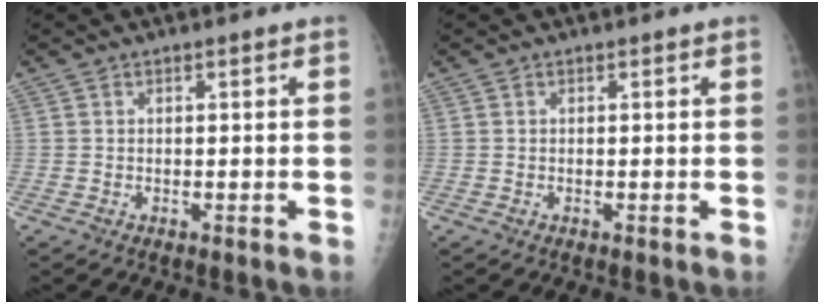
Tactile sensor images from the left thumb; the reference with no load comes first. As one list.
[{"total": 0.0}]